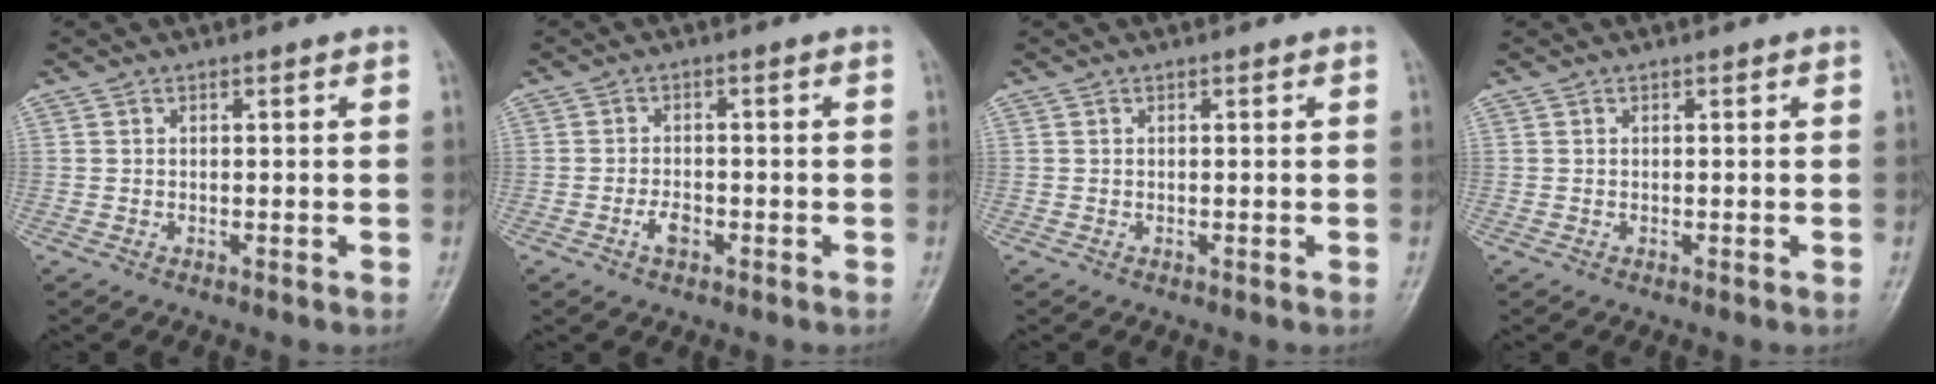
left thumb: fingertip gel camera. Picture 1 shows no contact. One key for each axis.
{"total": 2.7, "fx": -1.4, "fy": 1.5, "fz": 1.7, "tx": -0.030, "ty": 0.010, "tz": -0.027}
{"total": 0.0}
{"total": 0.0}